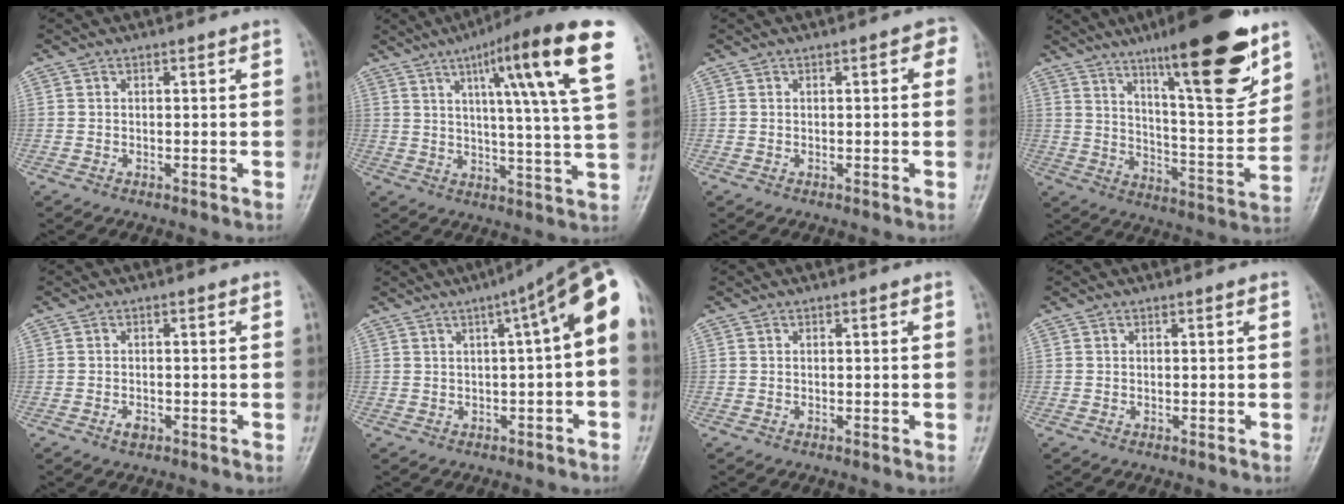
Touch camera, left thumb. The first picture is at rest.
{"total": 19.0, "force": [8.6, 1.8, 16.8], "torque": [-0.237, -0.021, 0.117]}
{"total": 2.8, "force": [0.7, 1.3, 2.3], "torque": [-0.015, 0.003, 0.000]}
{"total": 20.7, "force": [12.8, 3.9, 15.9], "torque": [-0.206, -0.067, 0.205]}
{"total": 1.6, "force": [-0.9, 1.1, 0.8], "torque": [-0.011, 0.003, -0.016]}
{"total": 11.9, "force": [2.1, 2.9, 11.4], "torque": [-0.142, 0.039, 0.017]}
{"total": 0.0}
{"total": 0.0}